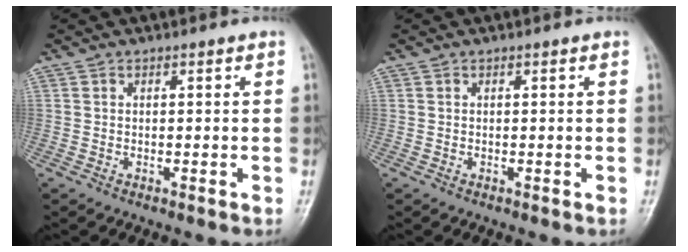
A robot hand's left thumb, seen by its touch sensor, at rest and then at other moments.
{"total": 0.0}